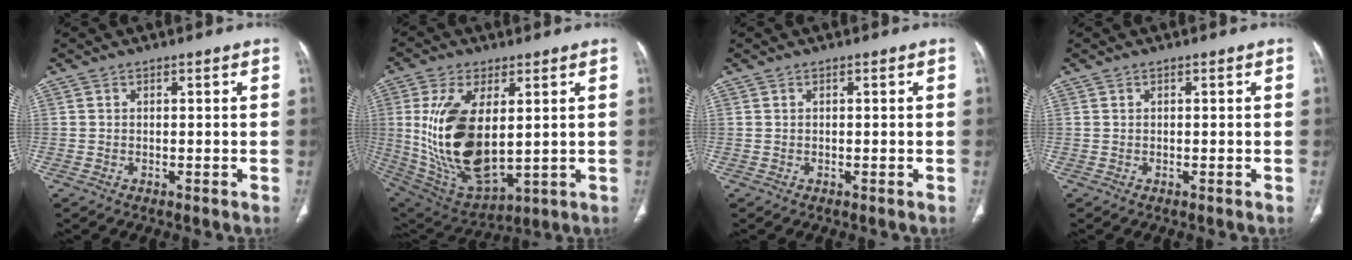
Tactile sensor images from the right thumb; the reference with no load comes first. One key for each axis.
{"total": 19.5, "fx": 2.2, "fy": 9.8, "fz": 16.7, "tx": -0.329, "ty": -0.021, "tz": 0.064}
{"total": 0.0}
{"total": 0.0}